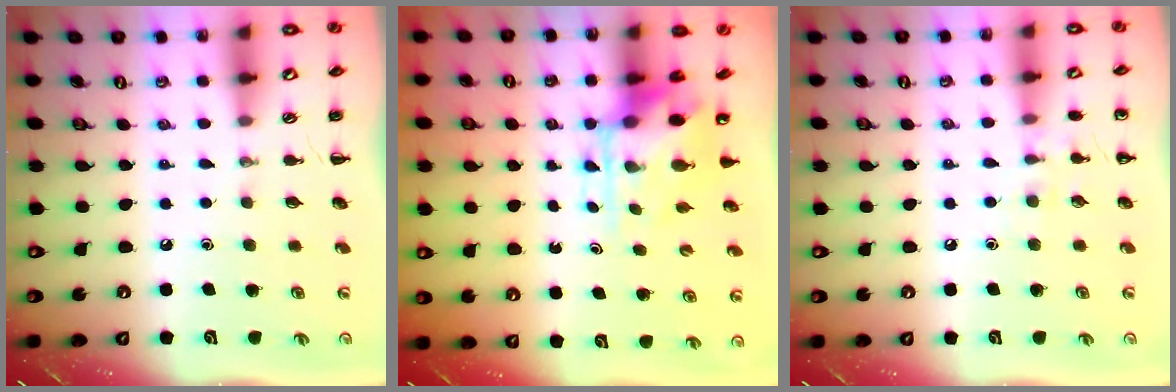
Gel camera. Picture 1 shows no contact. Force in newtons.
{"total": 6.2, "press": 6.1, "slide": 1.4}
{"total": 6.9, "press": 6.6, "slide": 1.9}